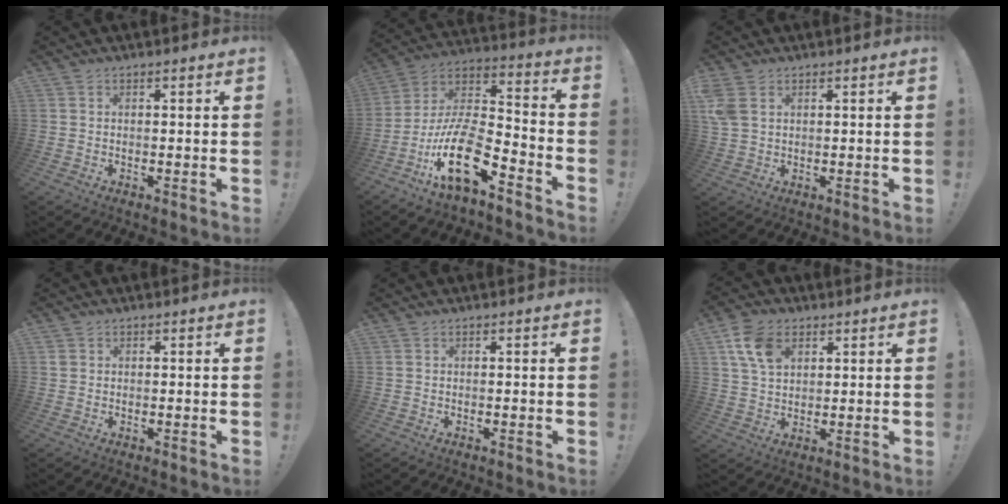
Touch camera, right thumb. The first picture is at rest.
{"total": 19.0, "force": [-9.6, 7.0, 14.9], "torque": [-0.300, 0.048, -0.162]}
{"total": 5.5, "force": [2.2, 3.6, 3.4], "torque": [-0.070, -0.002, 0.048]}
{"total": 1.3, "force": [0.5, 1.2, 0.4], "torque": [-0.006, 0.002, 0.009]}
{"total": 0.0}
{"total": 10.4, "force": [4.6, 7.1, 6.0], "torque": [-0.112, -0.002, 0.091]}